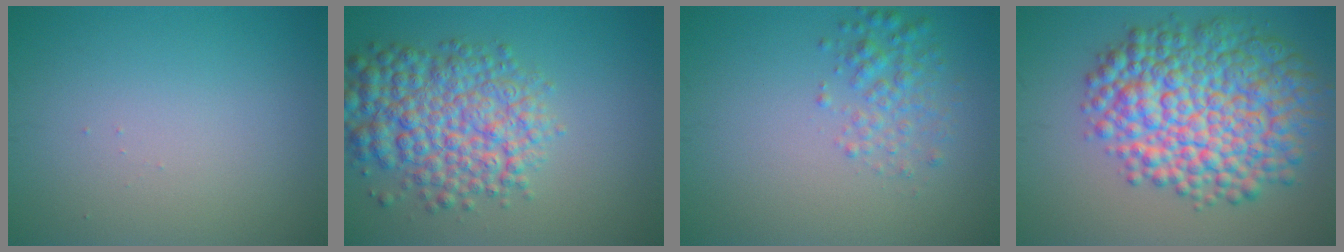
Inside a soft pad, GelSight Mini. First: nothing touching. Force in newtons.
{"total": 7.5, "press": 7.5, "slide": 0.2}
{"total": 2.4, "press": 2.4, "slide": 0.1}
{"total": 11.6, "press": 11.5, "slide": 0.3}